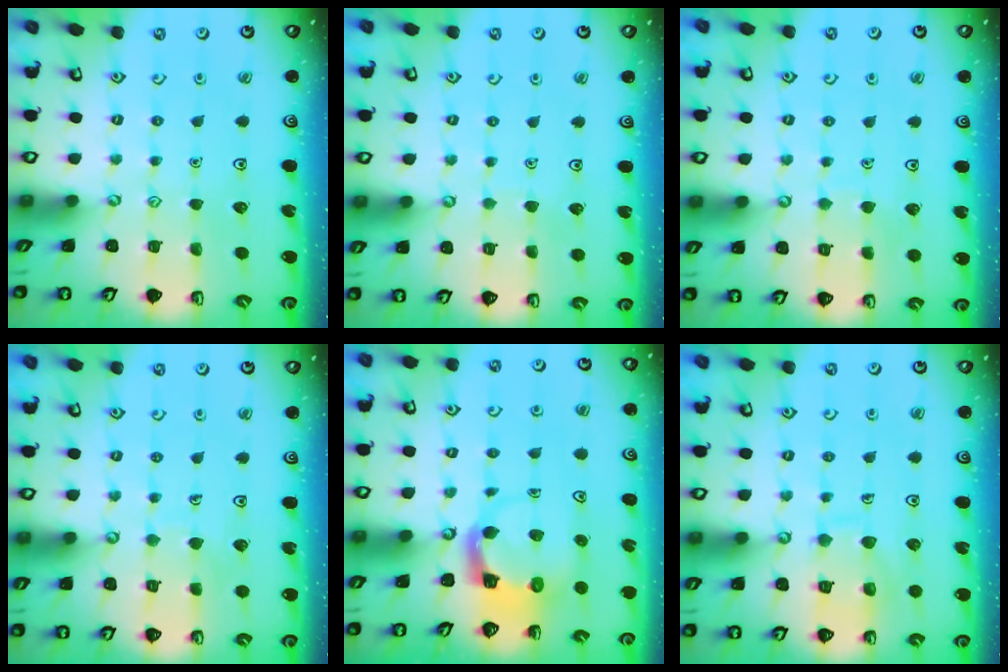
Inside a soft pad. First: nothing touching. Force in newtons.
{"total": 1.3, "press": 1.3, "slide": 0.1}
{"total": 3.9, "press": 3.9, "slide": 0.4}
{"total": 5.2, "press": 5.2, "slide": 0.3}
{"total": 3.7, "press": 3.6, "slide": 0.7}
{"total": 9.8, "press": 9.7, "slide": 0.9}